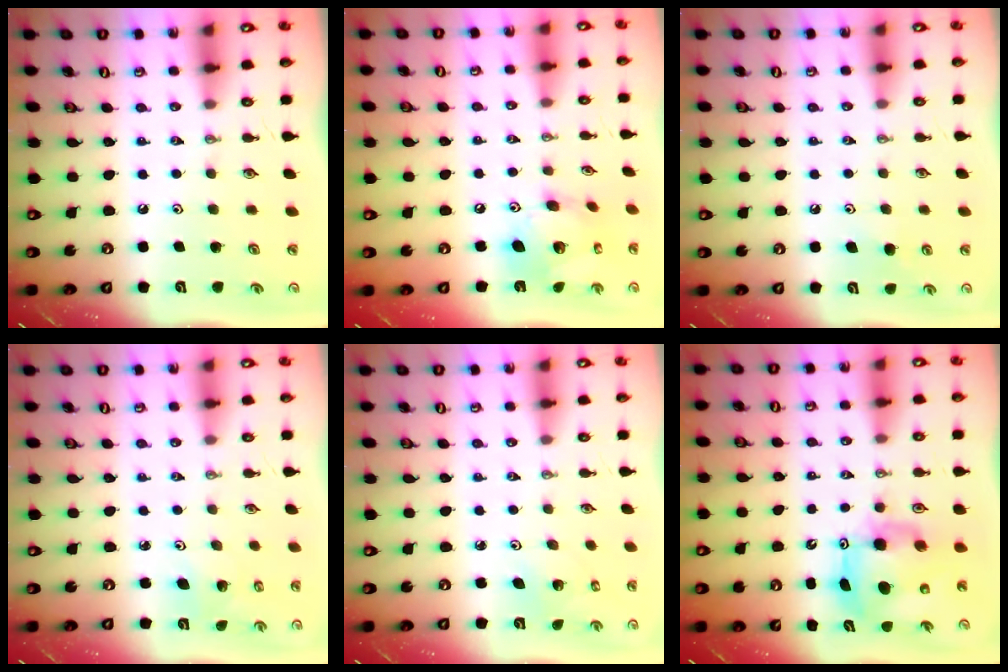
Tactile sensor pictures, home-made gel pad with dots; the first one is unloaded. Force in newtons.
{"total": 14.5, "press": 14.4, "slide": 1.5}
{"total": 5.5, "press": 5.4, "slide": 1.2}
{"total": 4.2, "press": 3.8, "slide": 1.9}
{"total": 2.1, "press": 2.1, "slide": 0.1}
{"total": 9.7, "press": 9.7, "slide": 0.8}